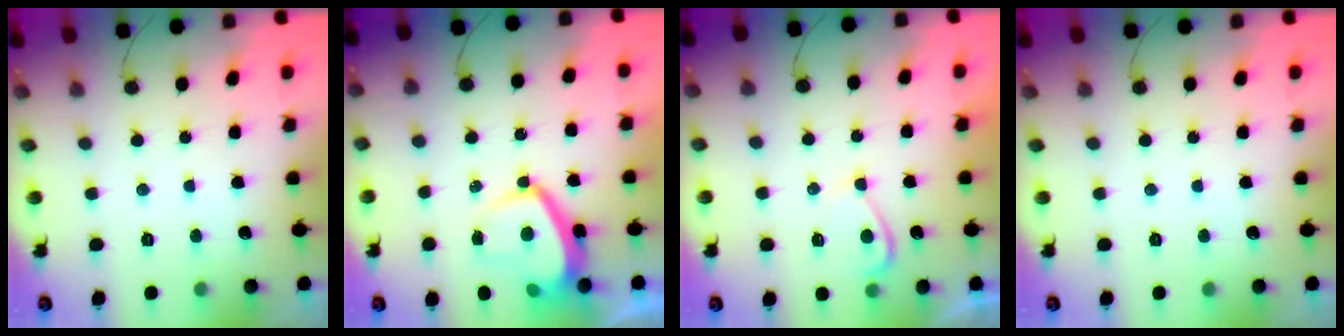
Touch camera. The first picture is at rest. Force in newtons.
{"total": 8.2, "press": 8.1, "slide": 1.3}
{"total": 4.7, "press": 4.7, "slide": 0.6}
{"total": 0.0}